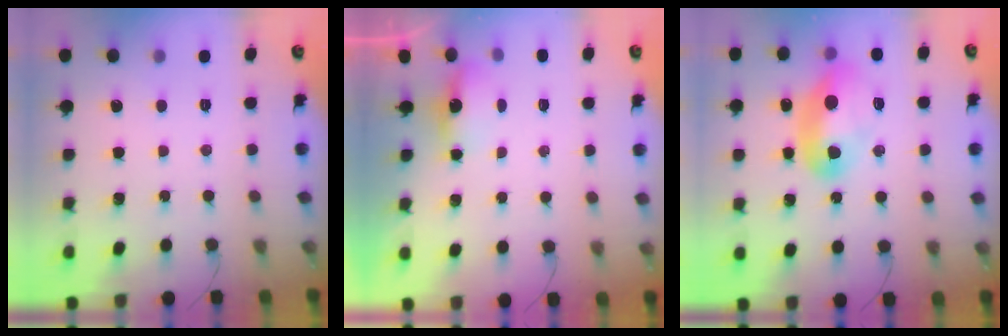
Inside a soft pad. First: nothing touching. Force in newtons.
{"total": 6.4, "press": 4.0, "slide": 5.0}
{"total": 14.1, "press": 14.1, "slide": 0.7}